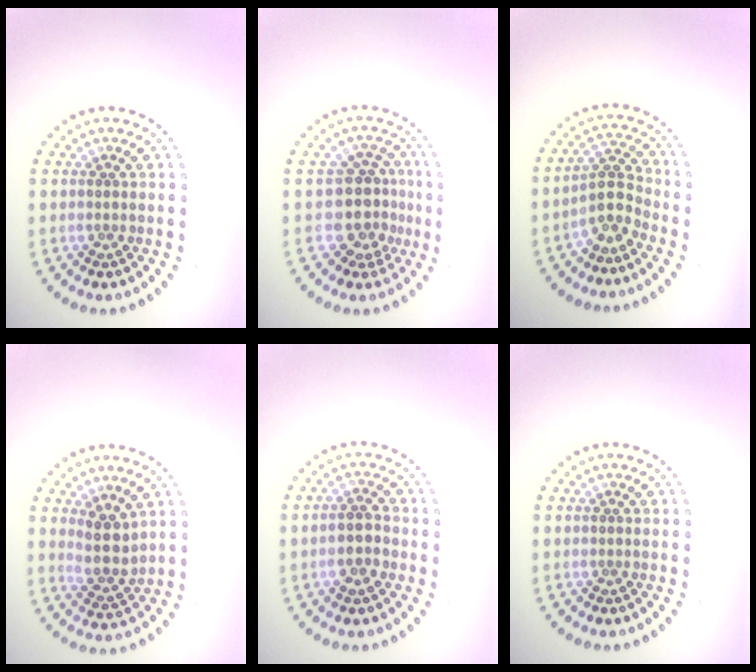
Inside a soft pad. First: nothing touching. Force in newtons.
{"total": 3.9, "press": 3.1, "slide": 2.3}
{"total": 2.7, "press": 2.1, "slide": 1.6}
{"total": 2.9, "press": 2.4, "slide": 1.7}
{"total": 2.6, "press": 2.5, "slide": 0.3}
{"total": 0.0}